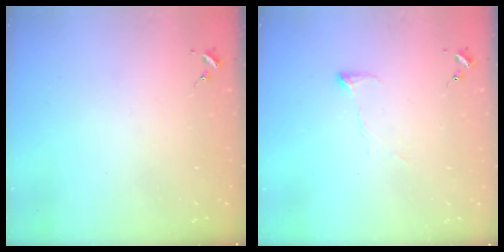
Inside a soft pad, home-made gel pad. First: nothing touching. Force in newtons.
{"total": 5.8, "press": 5.7, "slide": 1.0}